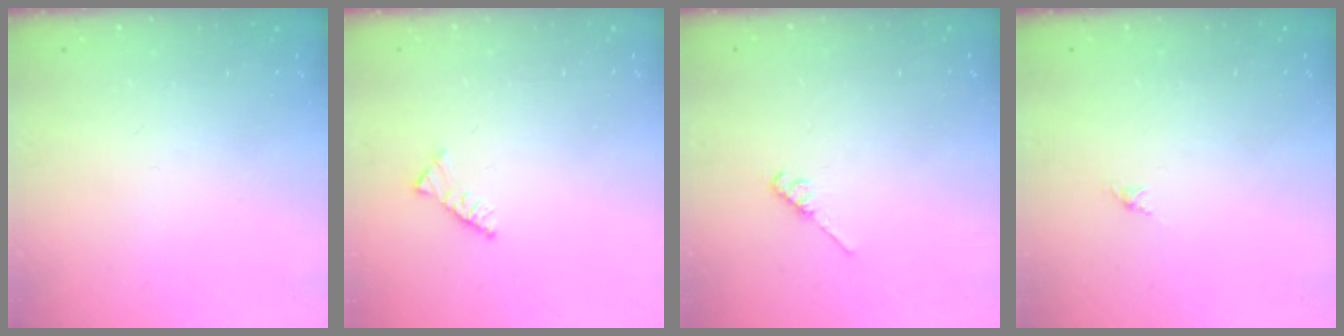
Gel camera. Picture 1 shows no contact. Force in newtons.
{"total": 3.0, "press": 2.9, "slide": 0.8}
{"total": 3.3, "press": 3.2, "slide": 0.5}
{"total": 0.0}